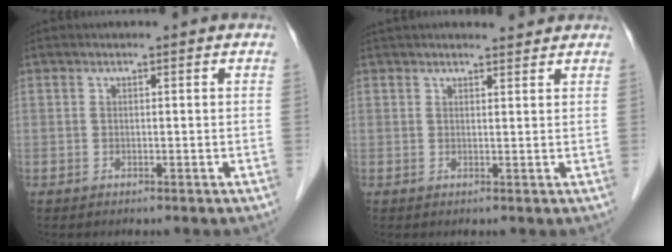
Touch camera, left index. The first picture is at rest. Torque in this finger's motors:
{"motor_torque": [0.47, -0.49, 0.00, 0.00]}